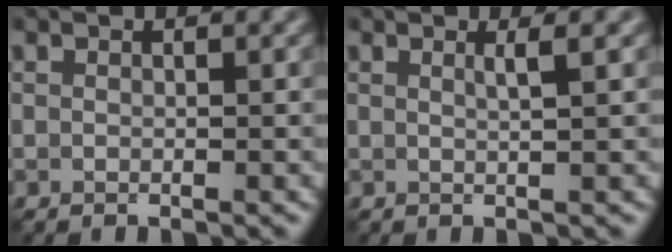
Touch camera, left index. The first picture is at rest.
{"total": 1.6, "force": [0.5, 0.5, 1.5], "torque": [-0.013, 0.003, 0.003]}